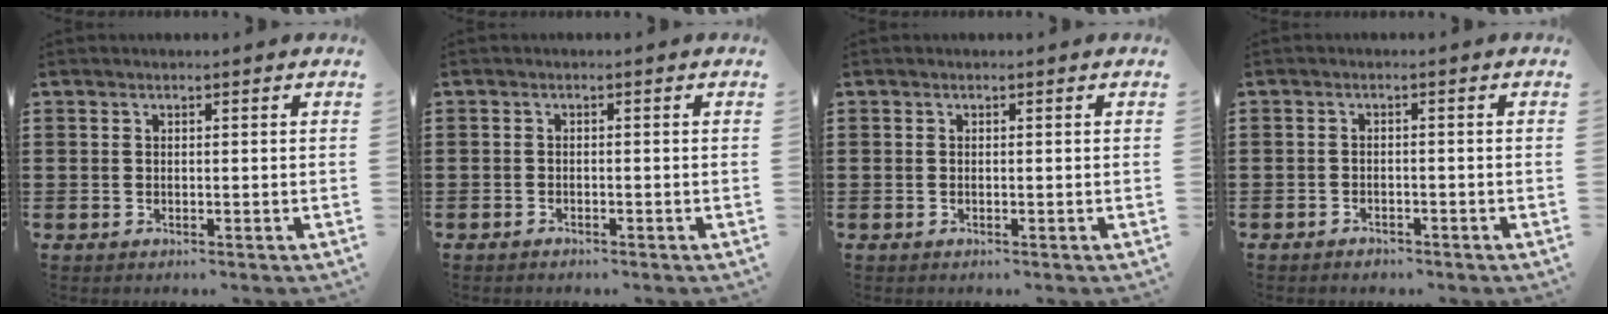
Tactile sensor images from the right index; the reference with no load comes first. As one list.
[{"total": 0.9, "force": [-0.9, 0.1, 0.0], "torque": [-0.003, -0.001, -0.019]}, {"total": 0.0}, {"total": 1.3, "force": [-1.3, 0.3, 0.0], "torque": [-0.004, 0.000, -0.028]}]